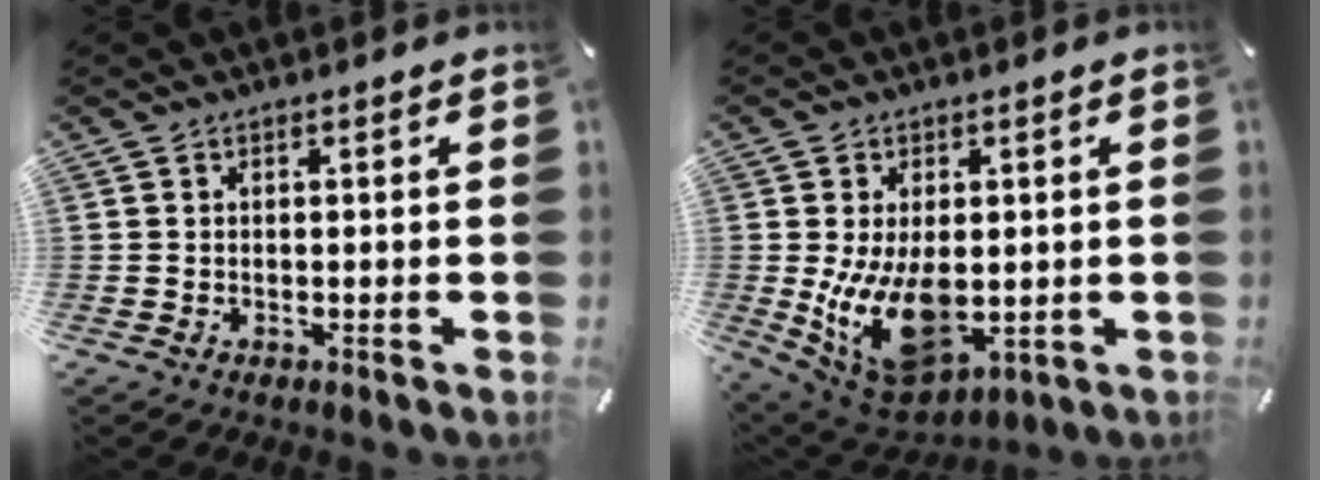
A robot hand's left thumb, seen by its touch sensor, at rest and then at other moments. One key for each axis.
{"total": 14.3, "fx": -0.9, "fy": 9.2, "fz": 10.9, "tx": -0.206, "ty": -0.010, "tz": -0.009}